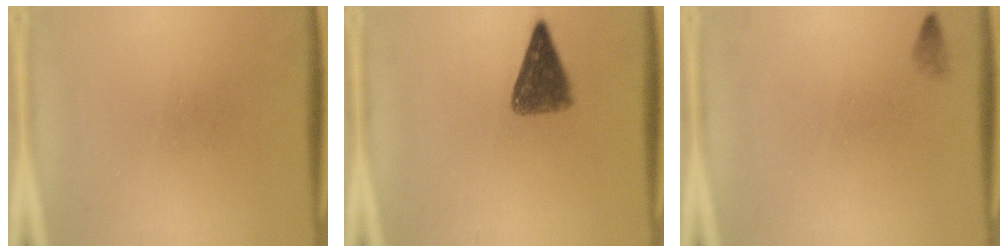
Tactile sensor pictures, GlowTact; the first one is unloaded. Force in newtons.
{"total": 6.2}
{"total": 0.8}